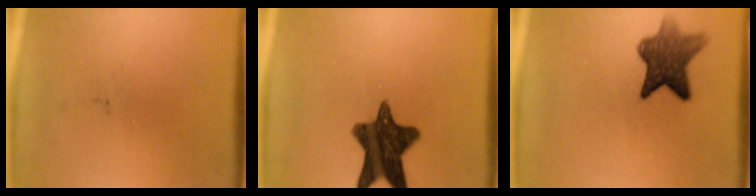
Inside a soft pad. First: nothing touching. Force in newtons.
{"total": 12.9}
{"total": 8.3}